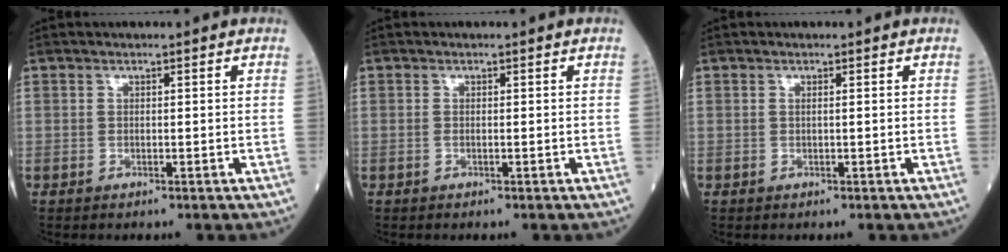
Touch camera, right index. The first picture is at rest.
{"total": 0.0}
{"total": 0.0}